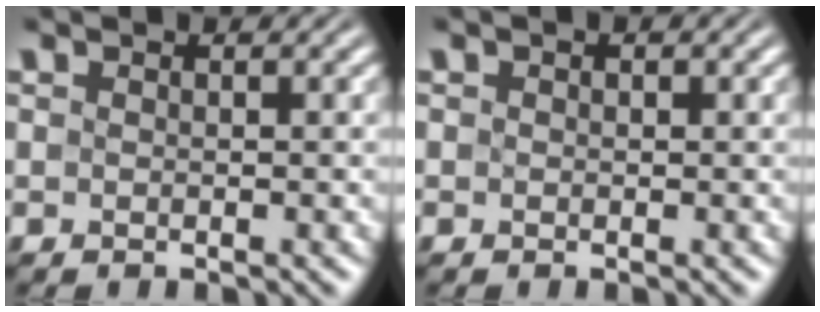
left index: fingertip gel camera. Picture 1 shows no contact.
{"total": 0.6, "force": [0.2, 0.4, 0.3], "torque": [-0.004, -0.001, 0.000]}